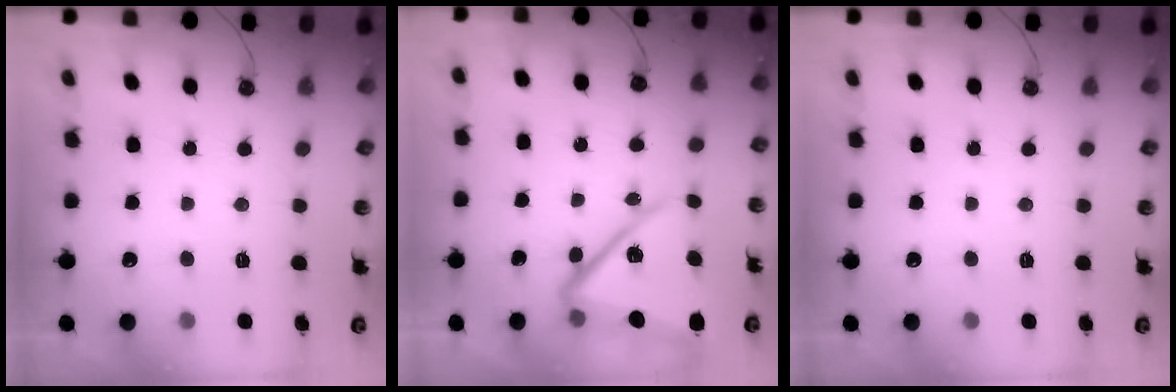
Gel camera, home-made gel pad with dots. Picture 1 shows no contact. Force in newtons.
{"total": 16.5, "press": 16.5, "slide": 1.1}
{"total": 0.0}